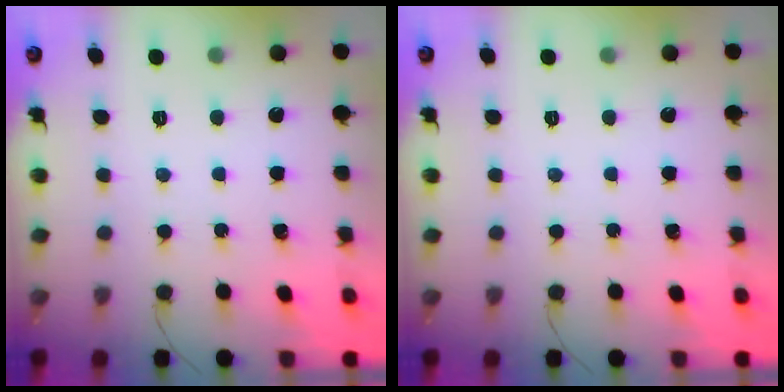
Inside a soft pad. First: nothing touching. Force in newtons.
{"total": 0.0}